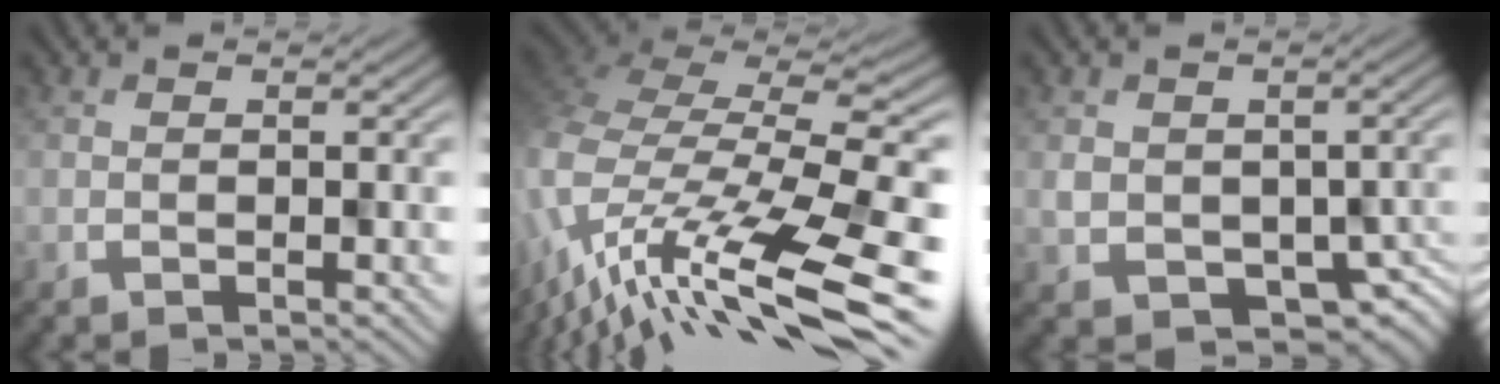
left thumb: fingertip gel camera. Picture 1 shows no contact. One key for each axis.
{"total": 14.1, "fx": -7.0, "fy": 5.1, "fz": 11.2, "tx": -0.273, "ty": 0.002, "tz": -0.105}
{"total": 6.0, "fx": -0.7, "fy": 4.6, "fz": 3.8, "tx": -0.067, "ty": -0.025, "tz": -0.002}